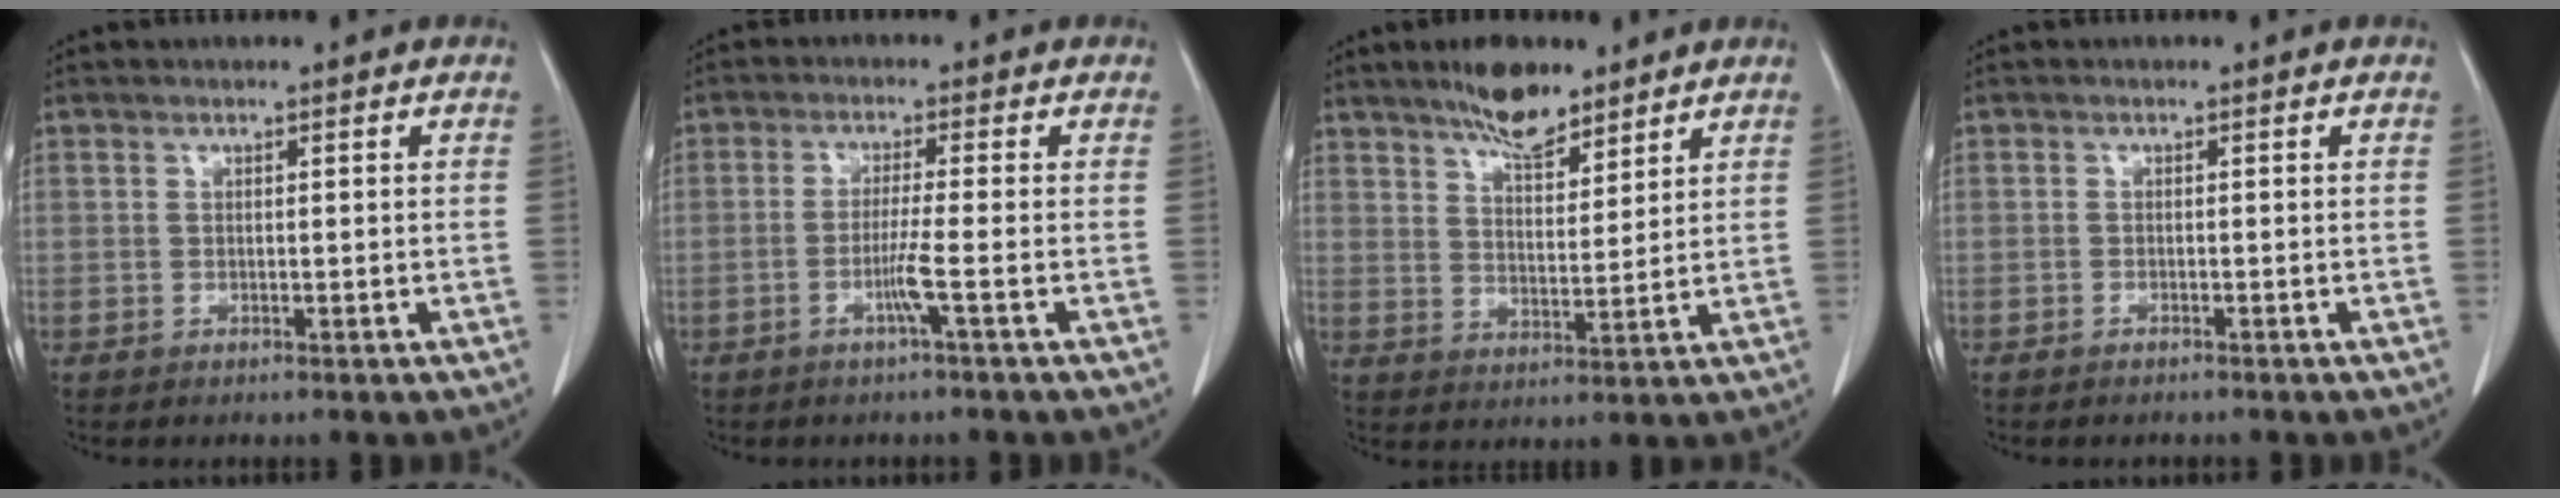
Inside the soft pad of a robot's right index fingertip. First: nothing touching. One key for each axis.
{"total": 3.7, "fx": -1.5, "fy": -1.0, "fz": 3.2, "tx": -0.065, "ty": -0.007, "tz": -0.032}
{"total": 7.9, "fx": 6.2, "fy": 2.4, "fz": 4.2, "tx": -0.073, "ty": 0.001, "tz": 0.111}
{"total": 0.9, "fx": -0.8, "fy": 0.2, "fz": 0.2, "tx": -0.008, "ty": -0.001, "tz": -0.012}